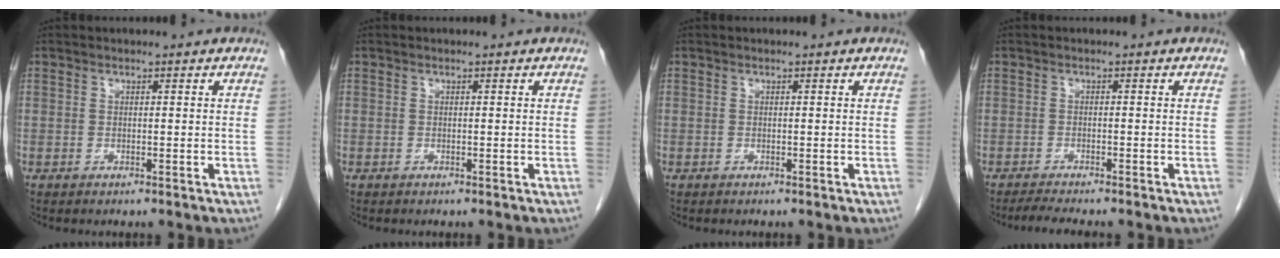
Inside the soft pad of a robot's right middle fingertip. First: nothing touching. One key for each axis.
{"total": 0.0}
{"total": 0.0}
{"total": 3.5, "fx": -3.1, "fy": -0.1, "fz": 1.7, "tx": -0.034, "ty": -0.013, "tz": -0.049}